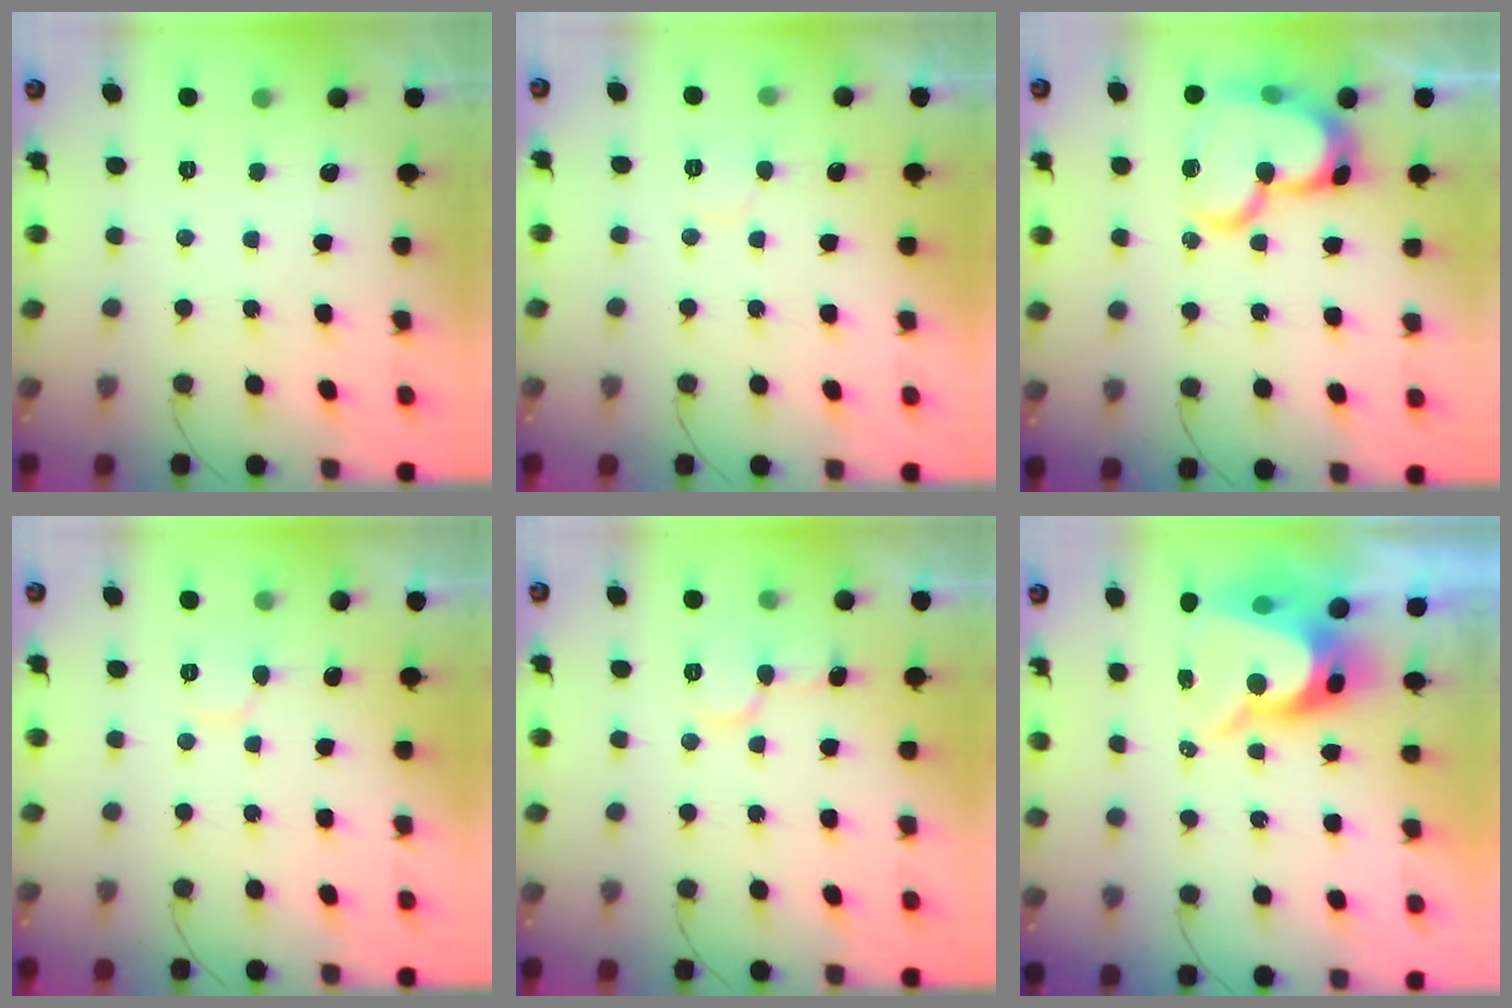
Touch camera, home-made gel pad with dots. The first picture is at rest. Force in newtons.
{"total": 3.9, "press": 3.9, "slide": 0.3}
{"total": 20.0, "press": 19.9, "slide": 2.1}
{"total": 3.6, "press": 3.6, "slide": 0.5}
{"total": 9.1, "press": 9.0, "slide": 0.8}
{"total": 10.7, "press": 10.6, "slide": 0.7}